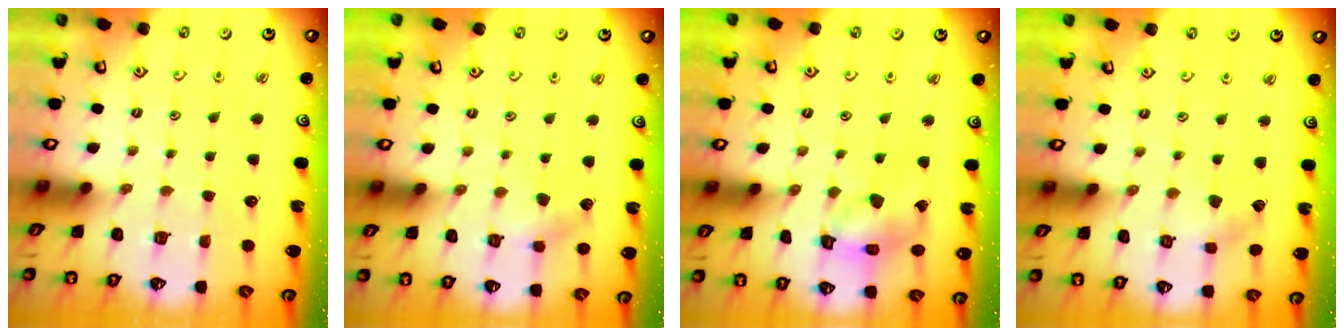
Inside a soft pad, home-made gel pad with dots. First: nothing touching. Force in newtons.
{"total": 4.7, "press": 4.7, "slide": 0.4}
{"total": 11.3, "press": 11.2, "slide": 1.4}
{"total": 2.1, "press": 2.1, "slide": 0.1}